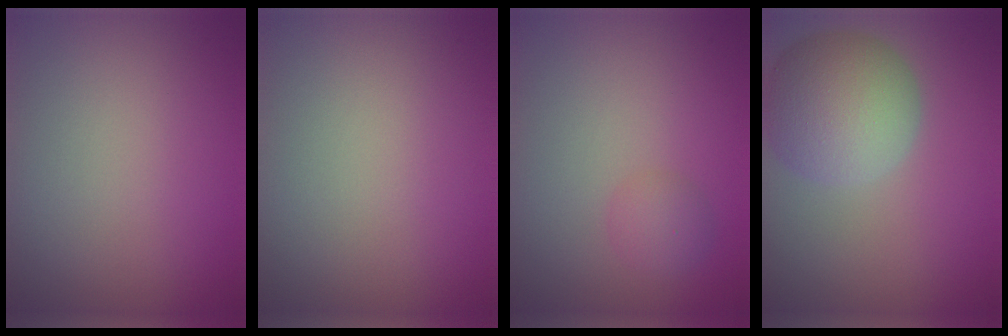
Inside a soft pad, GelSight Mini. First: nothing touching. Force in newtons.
{"total": 0.0}
{"total": 1.6, "press": 1.6, "slide": 0.1}
{"total": 7.3, "press": 7.3, "slide": 0.3}